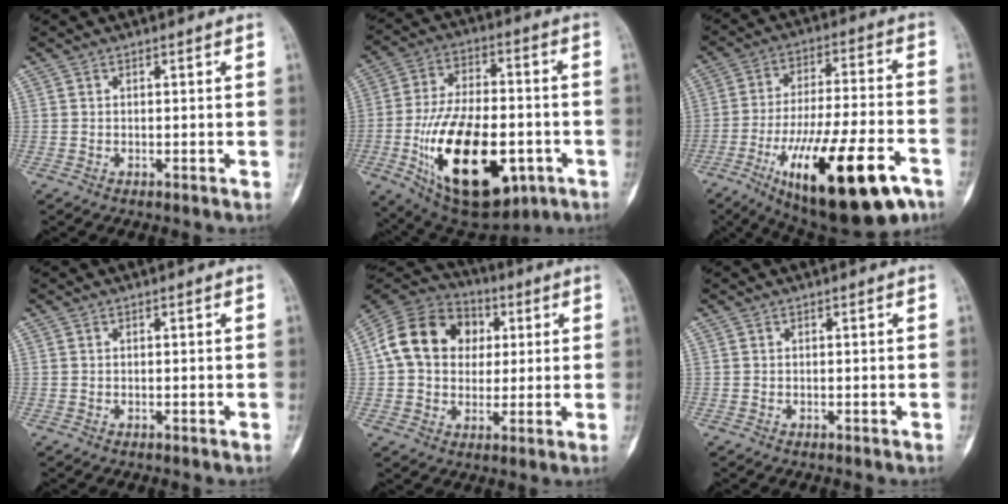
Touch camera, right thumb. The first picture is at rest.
{"total": 25.4, "force": [-7.6, 13.0, 20.5], "torque": [-0.352, 0.009, -0.105]}
{"total": 25.6, "force": [-12.2, 7.9, 21.1], "torque": [-0.322, 0.038, -0.182]}
{"total": 0.0}
{"total": 16.5, "force": [2.8, 13.2, 9.6], "torque": [-0.153, 0.022, 0.040]}
{"total": 0.0}